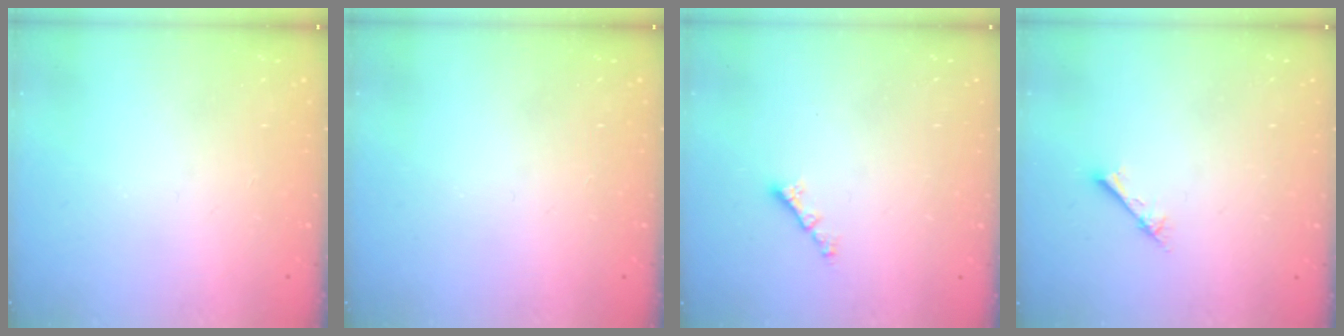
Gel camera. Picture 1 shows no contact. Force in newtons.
{"total": 0.0}
{"total": 1.8, "press": 1.8, "slide": 0.2}
{"total": 2.3, "press": 2.3, "slide": 0.3}